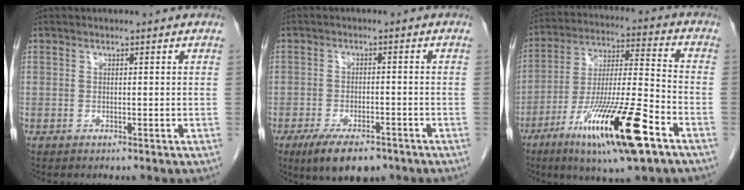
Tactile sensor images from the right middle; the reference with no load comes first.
{"total": 8.3, "force": [-5.8, 3.3, 5.1], "torque": [-0.083, -0.008, -0.091]}
{"total": 19.3, "force": [-10.0, 1.8, 16.4], "torque": [-0.292, -0.034, -0.172]}